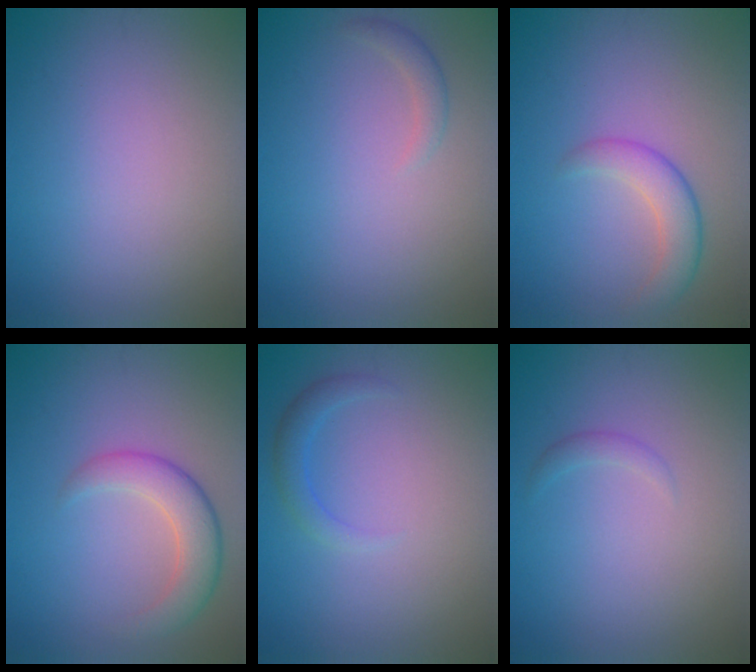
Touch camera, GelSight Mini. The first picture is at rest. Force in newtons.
{"total": 1.1, "press": 1.1, "slide": 0.1}
{"total": 3.2, "press": 3.2, "slide": 0.1}
{"total": 4.1, "press": 4.1, "slide": 0.2}
{"total": 1.6, "press": 1.6, "slide": 0.1}
{"total": 0.9, "press": 0.9, "slide": 0.0}